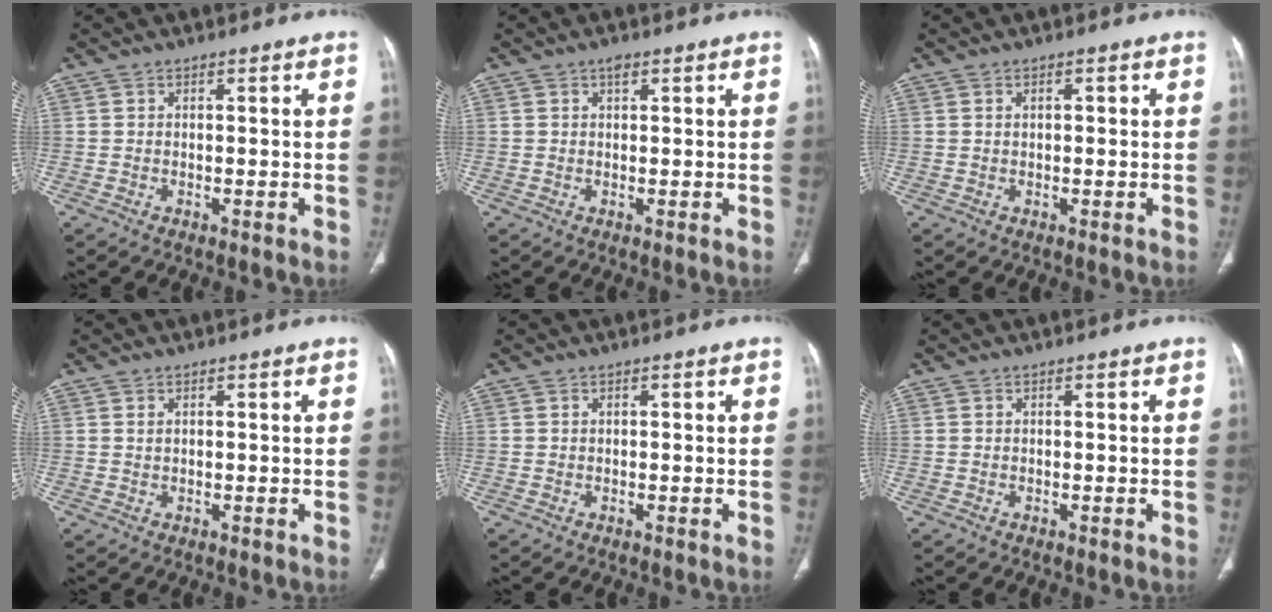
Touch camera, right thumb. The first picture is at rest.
{"total": 1.2, "force": [0.7, 0.7, 0.7], "torque": [-0.003, 0.001, 0.009]}
{"total": 1.2, "force": [0.3, 0.7, 0.9], "torque": [-0.016, 0.004, 0.006]}
{"total": 0.8, "force": [0.4, 0.5, 0.5], "torque": [-0.011, 0.001, 0.008]}
{"total": 0.0}
{"total": 0.0}